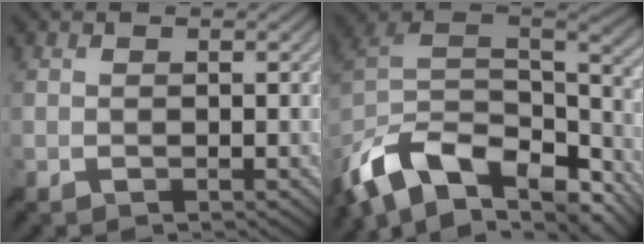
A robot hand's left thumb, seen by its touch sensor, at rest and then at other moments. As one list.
[{"total": 16.6, "force": [-10.8, 8.3, 9.4], "torque": [-0.232, -0.019, -0.166]}]